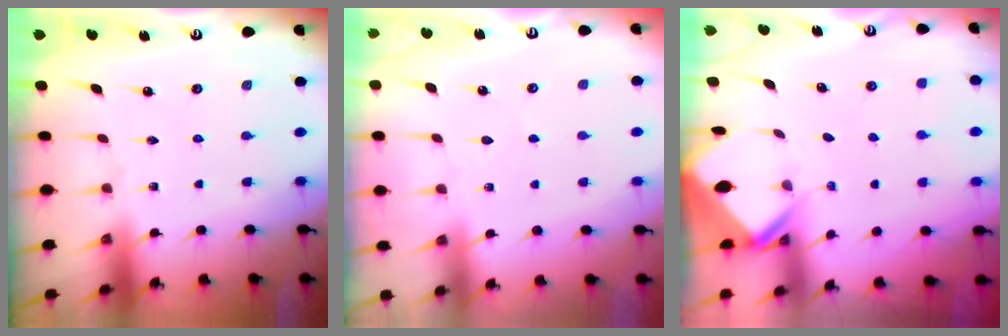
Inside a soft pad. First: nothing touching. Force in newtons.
{"total": 3.3, "press": 3.2, "slide": 0.3}
{"total": 2.3, "press": 2.3, "slide": 0.1}